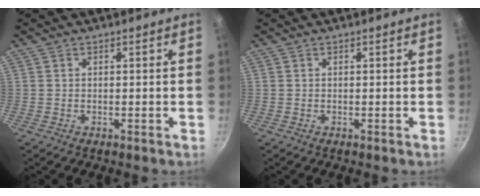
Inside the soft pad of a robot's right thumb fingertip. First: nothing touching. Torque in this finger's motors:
{"motor_torque": [0.00, 0.00, 0.04, 0.04, 0.00]}